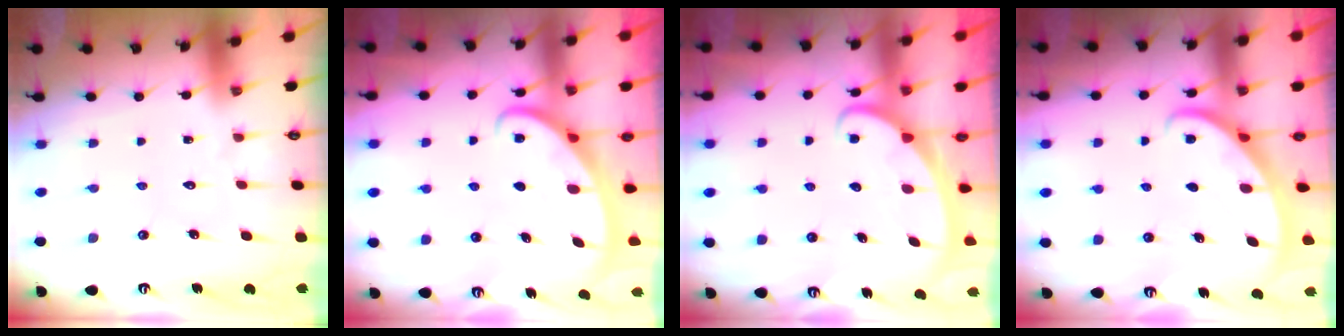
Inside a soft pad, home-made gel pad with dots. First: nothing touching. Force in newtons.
{"total": 2.5, "press": 2.5, "slide": 0.4}
{"total": 2.4, "press": 2.4, "slide": 0.3}
{"total": 3.0, "press": 3.0, "slide": 0.1}